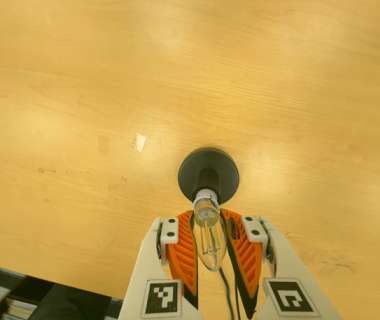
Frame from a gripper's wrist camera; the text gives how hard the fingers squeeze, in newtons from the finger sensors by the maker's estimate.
{"total": 24.5, "left": 25.8, "right": 23.2}